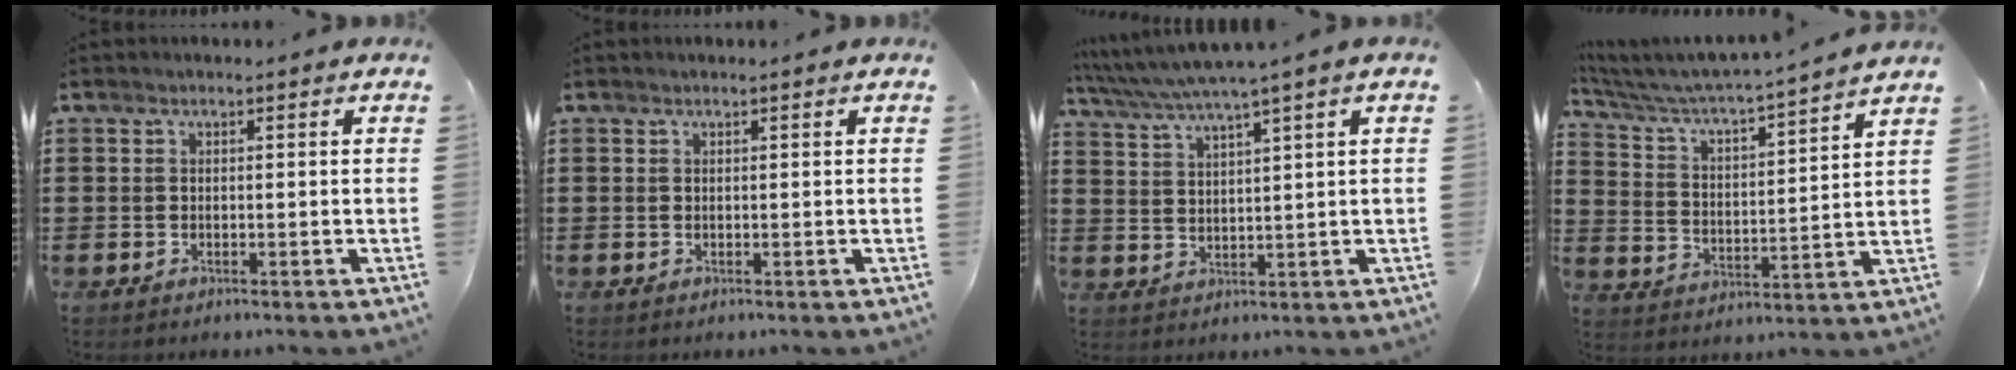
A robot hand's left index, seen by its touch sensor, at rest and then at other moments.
{"total": 0.0}
{"total": 4.0, "force": [3.2, -0.6, 2.3], "torque": [-0.055, -0.016, 0.051]}
{"total": 3.5, "force": [3.3, -0.3, 1.0], "torque": [-0.042, -0.036, 0.044]}